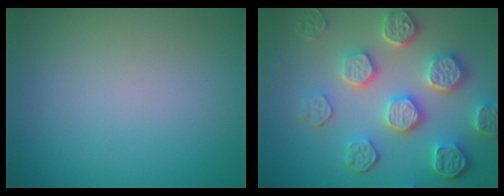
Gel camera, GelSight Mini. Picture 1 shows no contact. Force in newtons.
{"total": 7.3, "press": 5.7, "slide": 4.5}